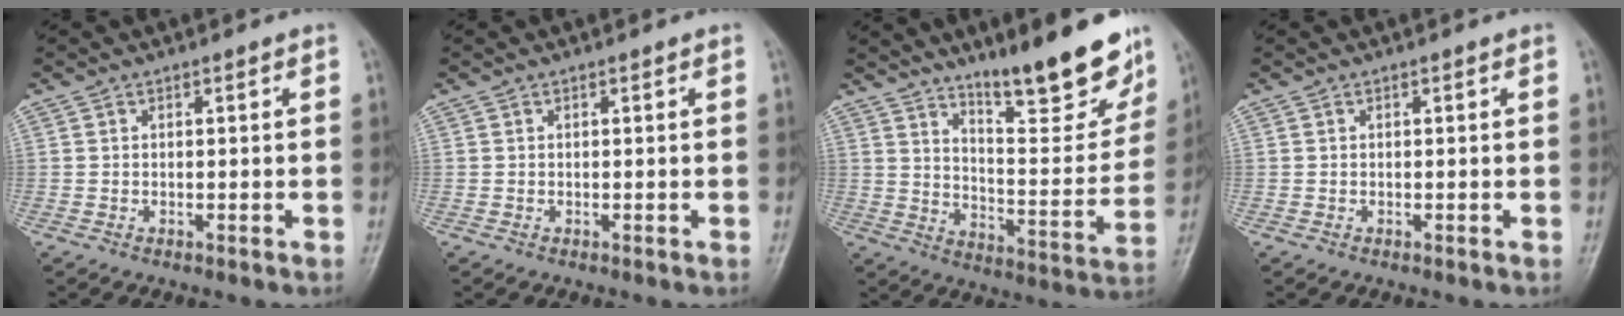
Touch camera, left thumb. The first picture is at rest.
{"total": 0.0}
{"total": 18.6, "force": [13.7, 4.3, 11.7], "torque": [-0.125, -0.095, 0.215]}
{"total": 0.0}